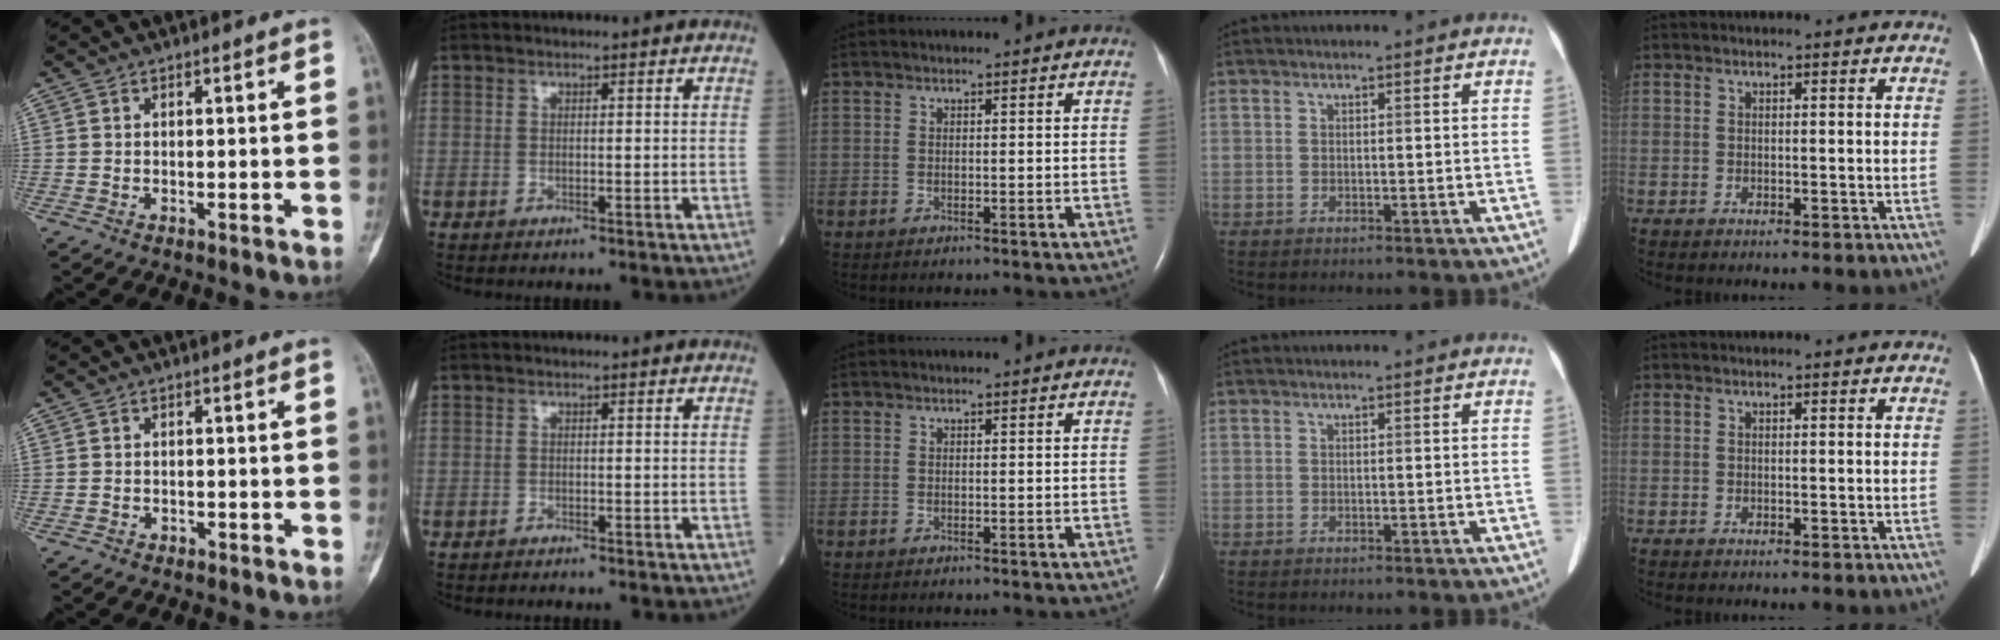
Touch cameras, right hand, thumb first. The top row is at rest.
{"thumb": {"total": 0.8, "force": [-0.6, 0.5, 0.0], "torque": [-0.002, 0.005, -0.012]}, "index": {"total": 2.5, "force": [-2.3, 0.3, 1.0], "torque": [-0.020, -0.002, -0.023]}}